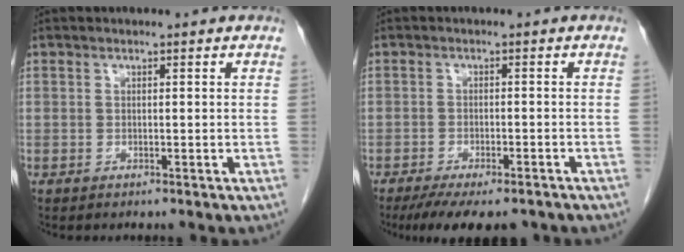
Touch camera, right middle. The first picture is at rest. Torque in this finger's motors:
{"motor_torque": [1.09, -0.82, 0.15, 0.08]}